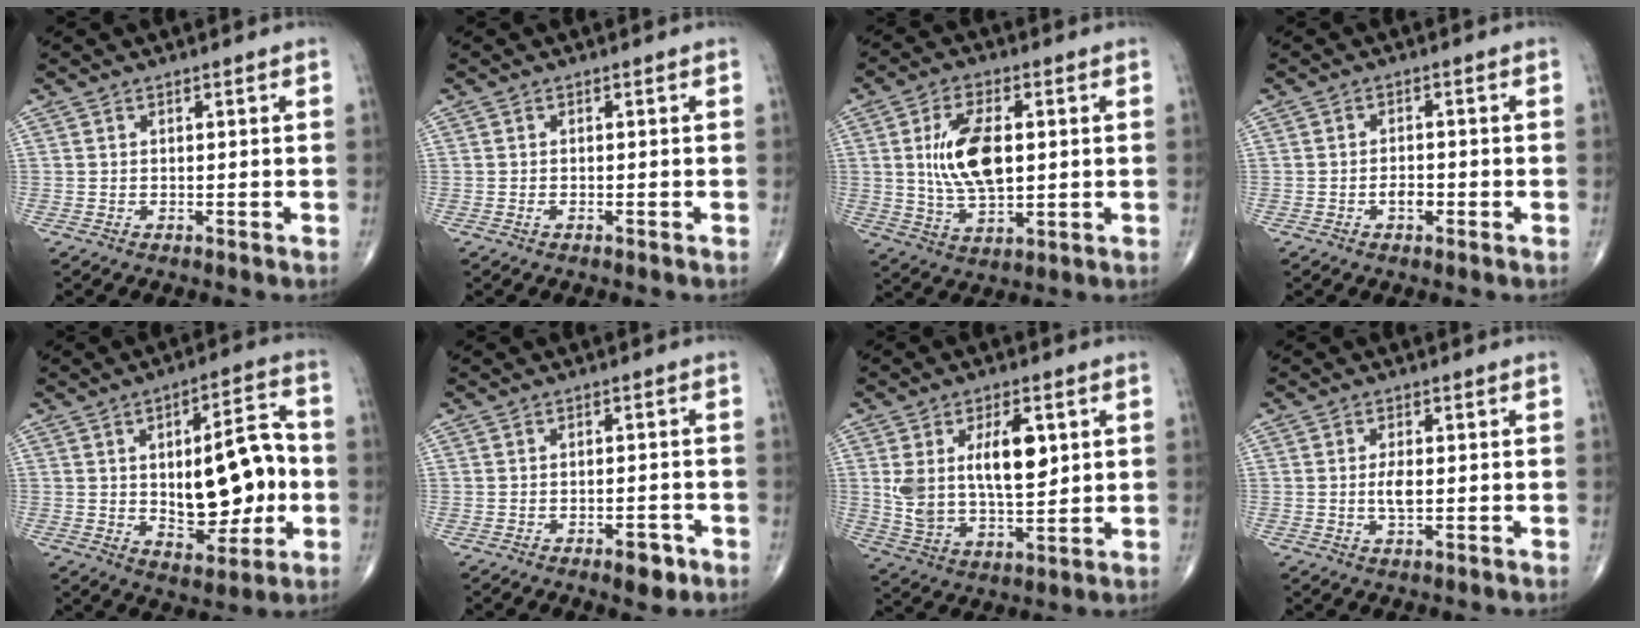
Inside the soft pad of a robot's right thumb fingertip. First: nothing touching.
{"total": 0.5, "force": [-0.3, 0.1, 0.4], "torque": [-0.010, 0.001, -0.006]}
{"total": 12.2, "force": [1.5, 6.1, 10.5], "torque": [-0.189, -0.005, 0.032]}
{"total": 2.6, "force": [-1.0, 1.4, 1.9], "torque": [-0.025, 0.006, -0.018]}
{"total": 17.2, "force": [-0.7, 8.3, 15.0], "torque": [-0.180, 0.020, 0.000]}
{"total": 4.1, "force": [-2.3, 1.7, 2.8], "torque": [-0.029, 0.010, -0.029]}
{"total": 13.6, "force": [3.4, 6.7, 11.4], "torque": [-0.197, -0.014, 0.071]}
{"total": 3.9, "force": [0.0, 1.8, 3.4], "torque": [-0.063, -0.003, -0.001]}